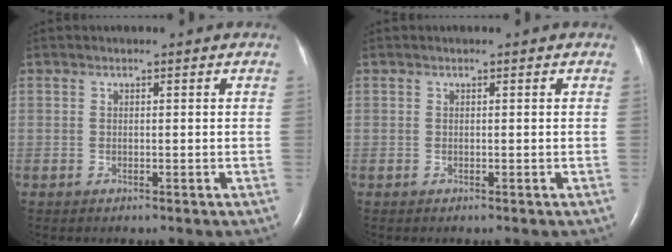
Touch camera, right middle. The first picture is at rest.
{"total": 0.0}